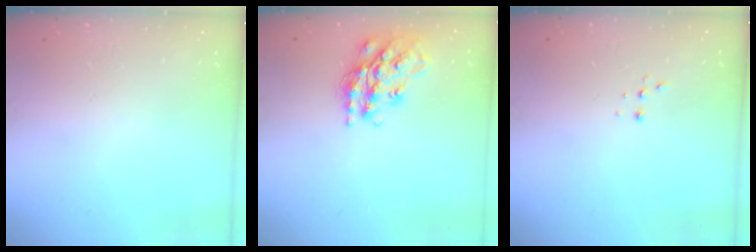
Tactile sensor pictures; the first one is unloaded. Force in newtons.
{"total": 17.8, "press": 17.8, "slide": 1.3}
{"total": 2.2, "press": 2.2, "slide": 0.5}